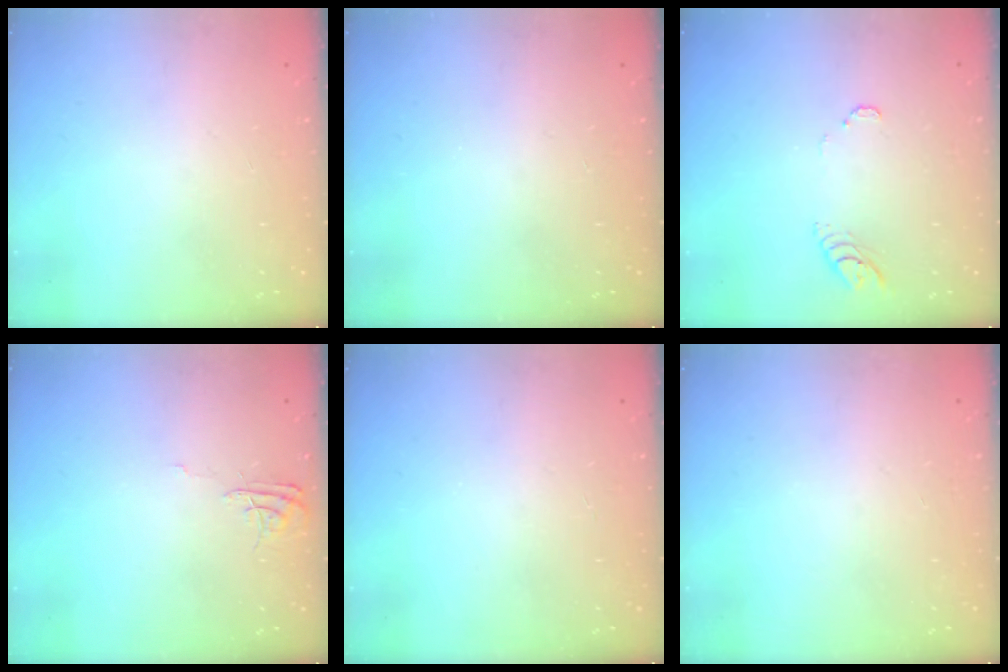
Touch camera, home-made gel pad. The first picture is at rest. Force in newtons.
{"total": 0.0}
{"total": 4.0, "press": 3.9, "slide": 0.3}
{"total": 5.1, "press": 5.1, "slide": 0.5}
{"total": 0.0}
{"total": 0.0}